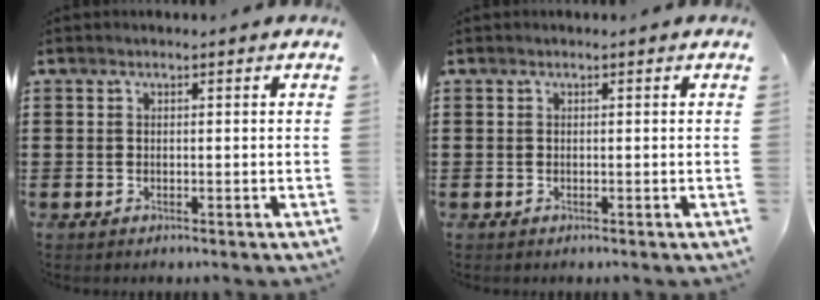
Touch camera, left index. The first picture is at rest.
{"total": 0.0}